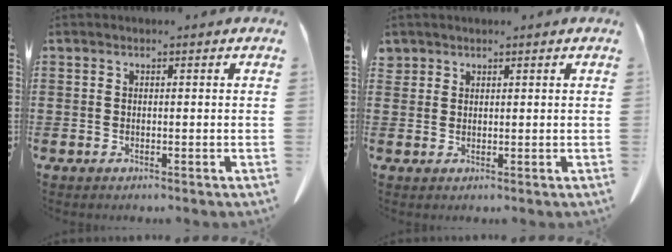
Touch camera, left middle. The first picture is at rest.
{"total": 1.5, "force": [1.4, 0.7, 0.1], "torque": [-0.006, 0.000, 0.028]}